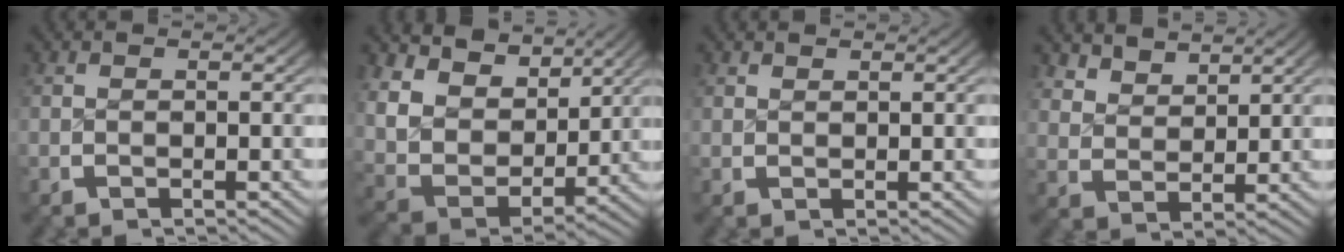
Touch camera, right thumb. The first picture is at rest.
{"total": 11.4, "force": [2.7, 8.4, 7.2], "torque": [-0.172, -0.032, 0.051]}
{"total": 0.8, "force": [0.8, 0.0, 0.0], "torque": [0.006, -0.001, 0.021]}
{"total": 3.1, "force": [2.7, 1.3, 0.9], "torque": [-0.017, -0.008, 0.059]}